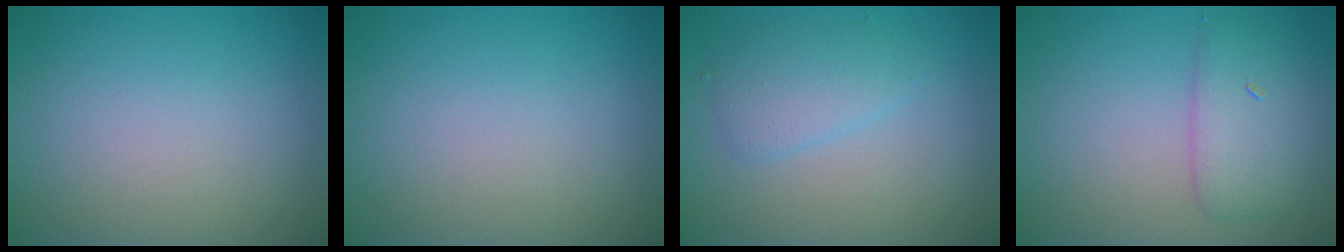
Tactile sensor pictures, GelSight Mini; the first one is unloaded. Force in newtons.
{"total": 0.0}
{"total": 2.6, "press": 2.6, "slide": 0.0}
{"total": 3.6, "press": 3.6, "slide": 0.2}